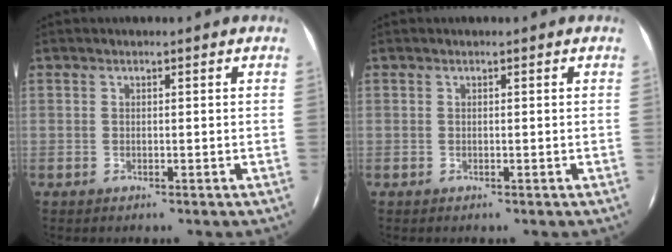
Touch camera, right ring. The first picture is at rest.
{"total": 0.0}